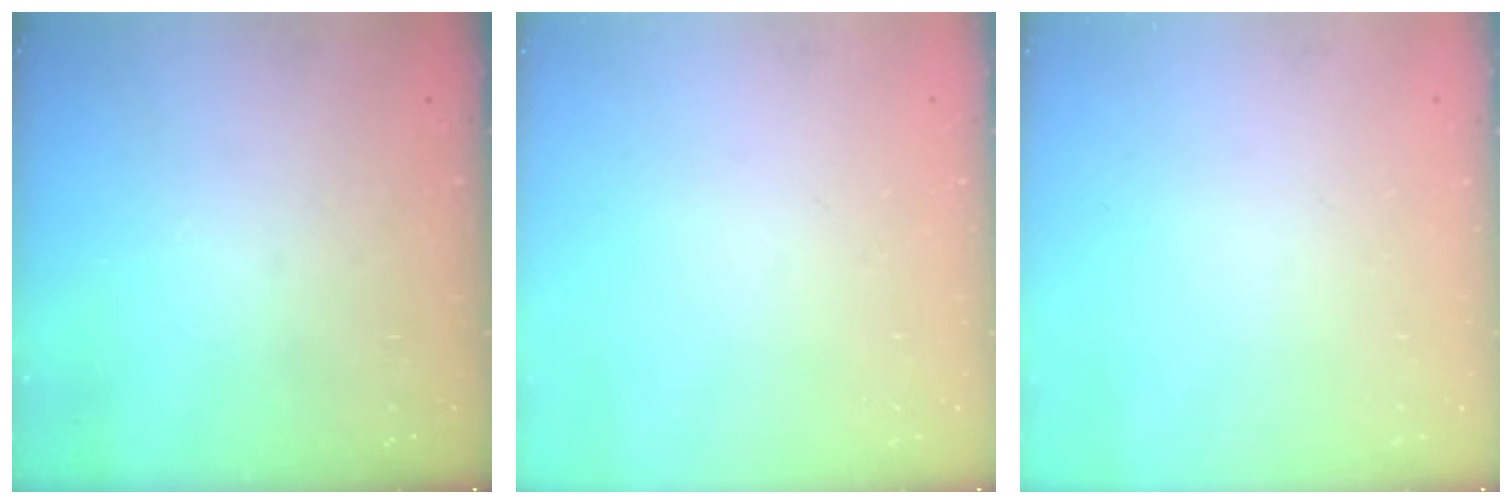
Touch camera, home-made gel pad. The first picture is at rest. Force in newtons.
{"total": 0.0}
{"total": 0.0}